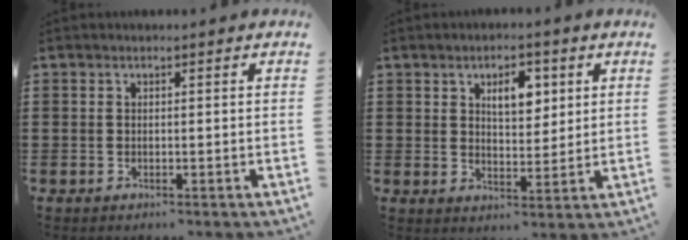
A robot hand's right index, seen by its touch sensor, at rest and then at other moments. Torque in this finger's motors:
{"motor_torque": [0.47, -0.33, 0.48, 0.10]}